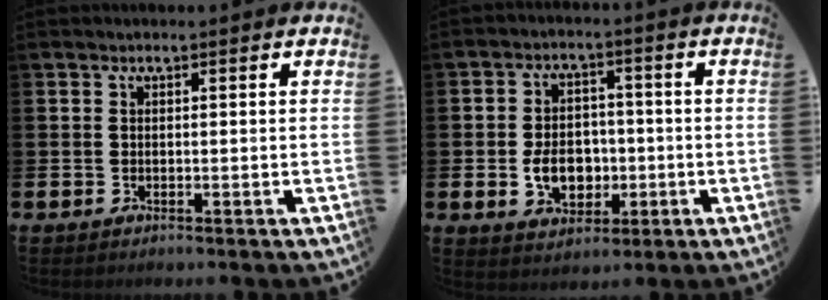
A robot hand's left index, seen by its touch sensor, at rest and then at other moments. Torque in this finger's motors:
{"motor_torque": [1.63, 0.11, 0.81, 0.19]}